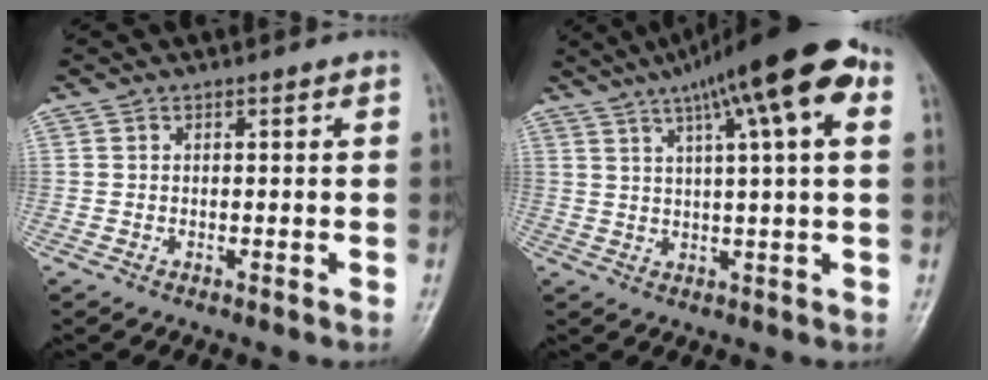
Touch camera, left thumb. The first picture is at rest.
{"total": 16.9, "force": [7.6, 3.2, 14.8], "torque": [-0.227, 0.020, 0.110]}